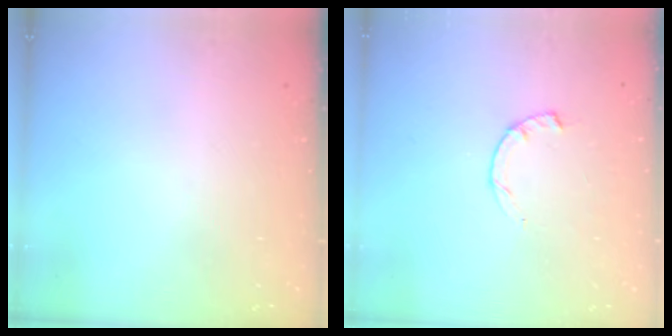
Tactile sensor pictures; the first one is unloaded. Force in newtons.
{"total": 2.3, "press": 2.3, "slide": 0.4}